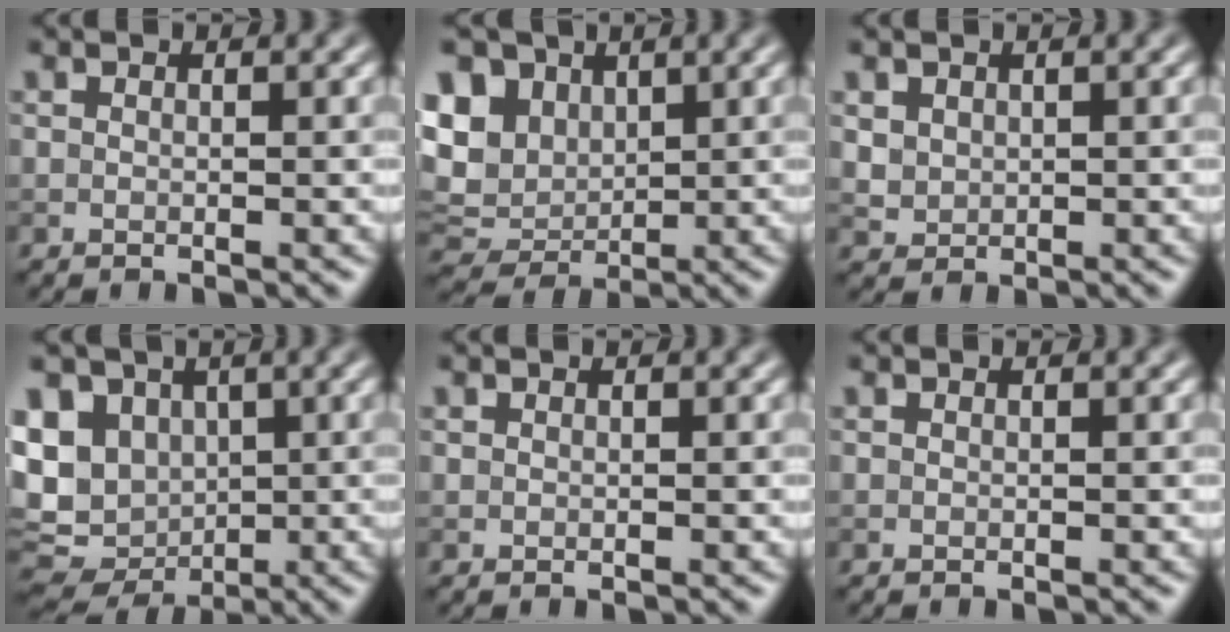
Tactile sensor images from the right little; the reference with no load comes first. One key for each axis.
{"total": 9.2, "fx": 3.2, "fy": 7.0, "fz": 5.0, "tx": -0.109, "ty": 0.025, "tz": 0.041}
{"total": 1.5, "fx": 0.7, "fy": 1.3, "fz": 0.5, "tx": -0.012, "ty": -0.004, "tz": 0.021}
{"total": 10.7, "fx": 1.3, "fy": 8.8, "fz": 6.0, "tx": -0.111, "ty": 0.006, "tz": 0.011}
{"total": 0.0}
{"total": 0.0}